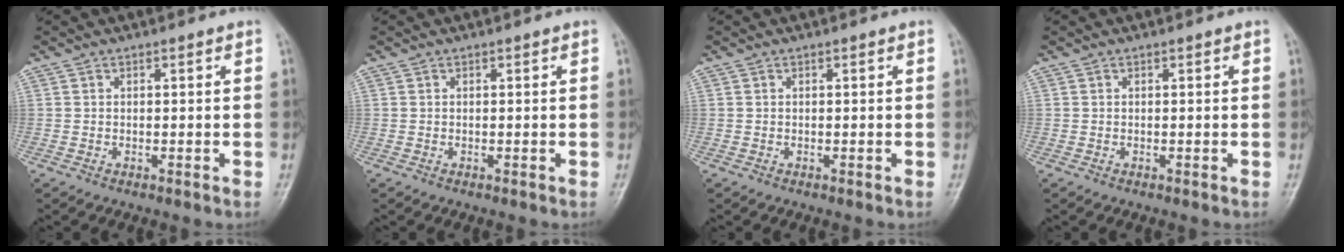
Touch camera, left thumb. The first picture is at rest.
{"total": 0.0}
{"total": 0.0}
{"total": 0.0}